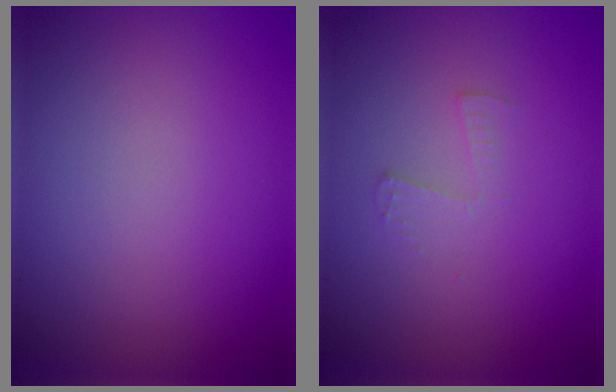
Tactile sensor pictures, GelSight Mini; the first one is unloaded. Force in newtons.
{"total": 1.0, "press": 1.0, "slide": 0.0}